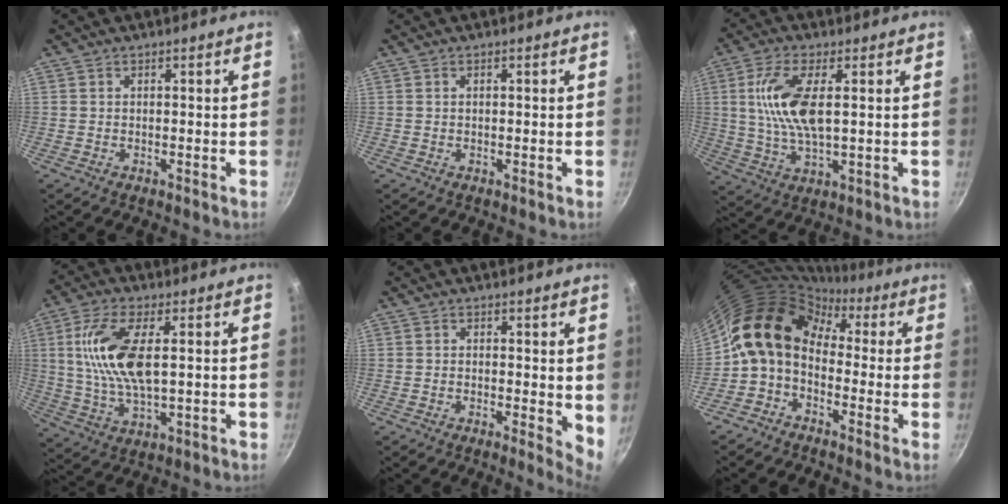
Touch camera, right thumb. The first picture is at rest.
{"total": 0.0}
{"total": 11.5, "force": [2.0, 4.5, 10.3], "torque": [-0.208, -0.001, 0.040]}
{"total": 13.3, "force": [2.5, 5.4, 11.9], "torque": [-0.238, -0.001, 0.049]}
{"total": 4.1, "force": [0.5, 1.7, 3.7], "torque": [-0.045, -0.008, 0.003]}
{"total": 13.3, "force": [0.8, 9.9, 8.8], "torque": [-0.139, 0.041, -0.015]}